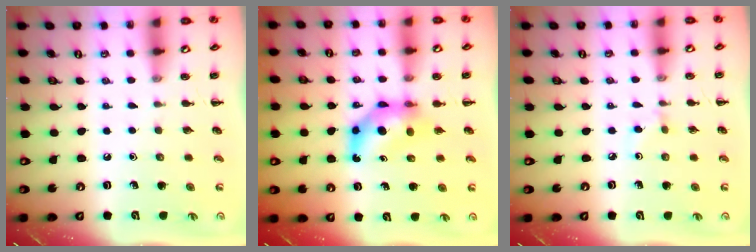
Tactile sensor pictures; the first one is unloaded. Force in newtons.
{"total": 7.0, "press": 6.8, "slide": 1.4}
{"total": 2.6, "press": 2.4, "slide": 1.0}